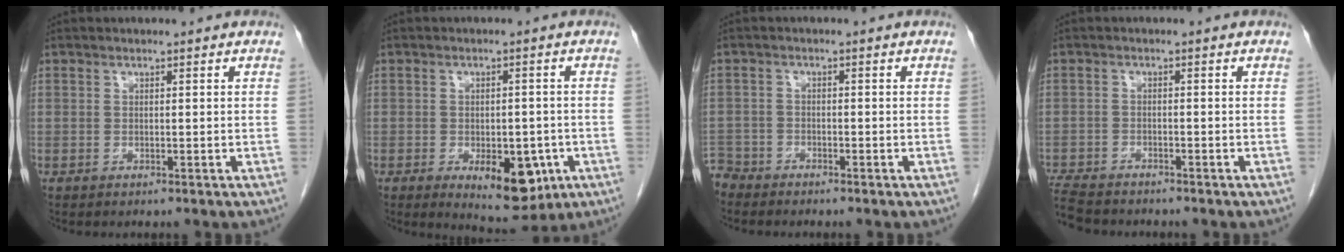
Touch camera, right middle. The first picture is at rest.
{"total": 8.8, "force": [-3.5, 4.0, 7.0], "torque": [-0.087, -0.008, -0.036]}
{"total": 3.7, "force": [-3.5, 1.1, -0.5], "torque": [0.006, -0.006, -0.071]}
{"total": 7.6, "force": [-6.8, 1.9, 2.7], "torque": [-0.055, -0.014, -0.115]}